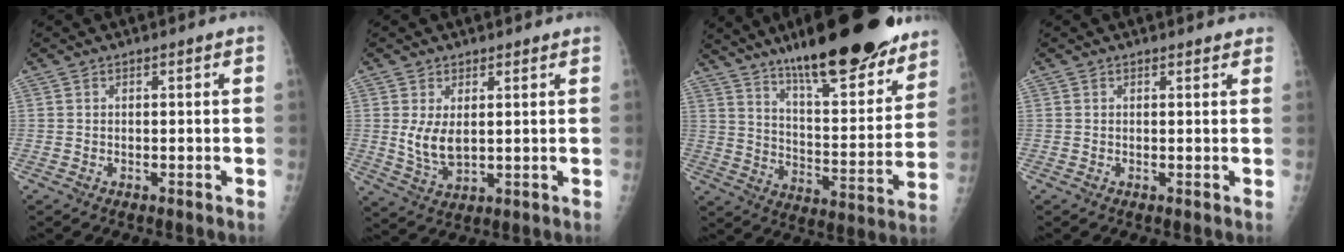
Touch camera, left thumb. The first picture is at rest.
{"total": 6.0, "force": [1.5, 3.6, 4.5], "torque": [-0.076, -0.019, 0.037]}
{"total": 27.5, "force": [20.0, 7.3, 17.4], "torque": [-0.220, -0.083, 0.301]}
{"total": 1.4, "force": [1.3, 0.5, 0.3], "torque": [0.001, -0.003, 0.011]}